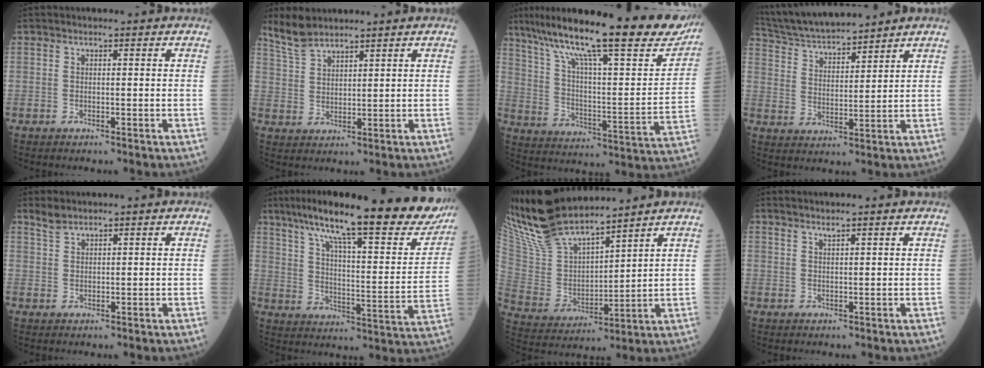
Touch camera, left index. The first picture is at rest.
{"total": 4.7, "force": [4.5, 0.8, 1.1], "torque": [-0.038, 0.009, 0.099]}
{"total": 28.3, "force": [22.2, 4.2, 17.0], "torque": [-0.280, -0.008, 0.313]}
{"total": 12.6, "force": [11.7, 1.0, 4.4], "torque": [-0.087, 0.018, 0.216]}
{"total": 1.9, "force": [1.8, 0.5, 0.4], "torque": [-0.011, 0.009, 0.038]}
{"total": 27.2, "force": [22.0, 4.0, 15.6], "torque": [-0.243, -0.025, 0.297]}
{"total": 14.1, "force": [13.1, 2.1, 4.8], "torque": [-0.113, 0.004, 0.267]}
{"total": 2.1, "force": [1.9, -0.2, 0.9], "torque": [-0.014, 0.013, 0.034]}